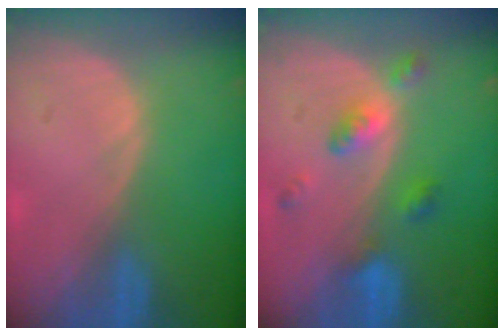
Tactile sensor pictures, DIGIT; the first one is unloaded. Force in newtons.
{"total": 5.3, "press": 4.7, "slide": 2.4}